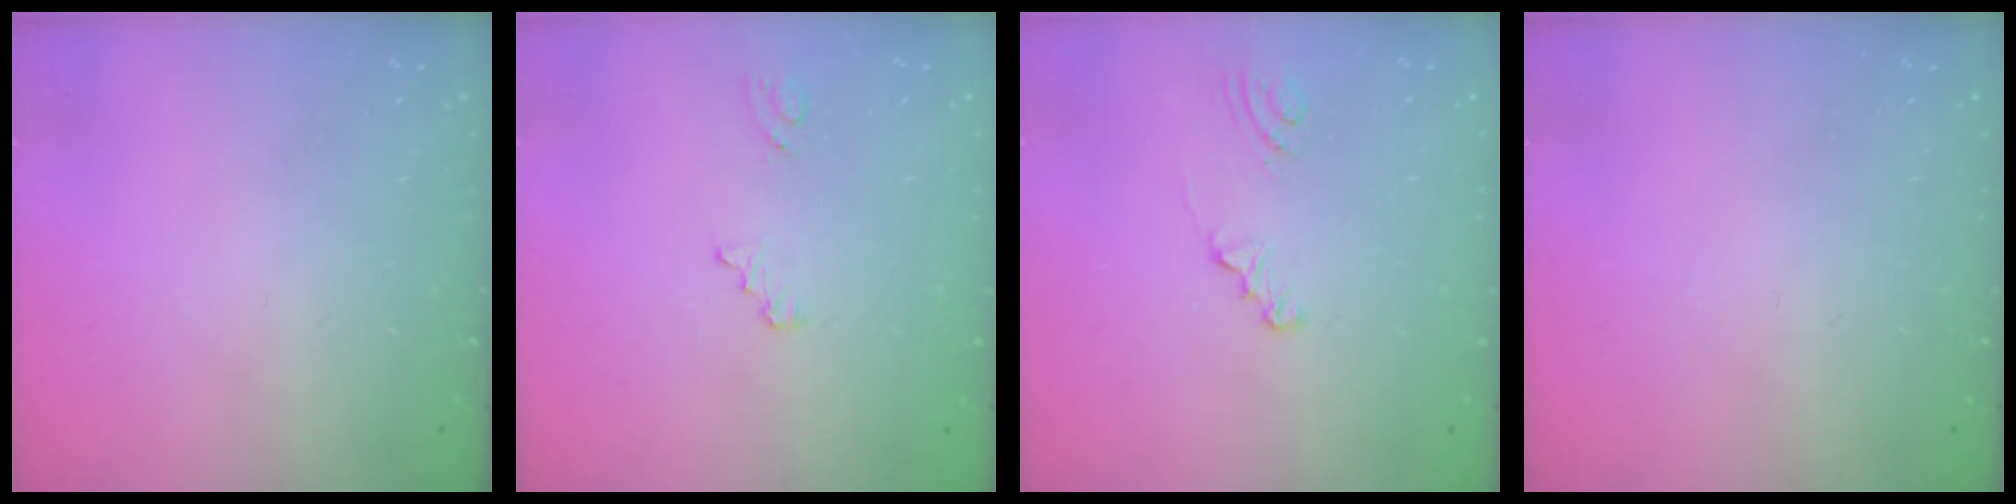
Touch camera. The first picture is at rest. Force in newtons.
{"total": 2.7, "press": 2.7, "slide": 0.4}
{"total": 1.7, "press": 1.7, "slide": 0.2}
{"total": 0.0}